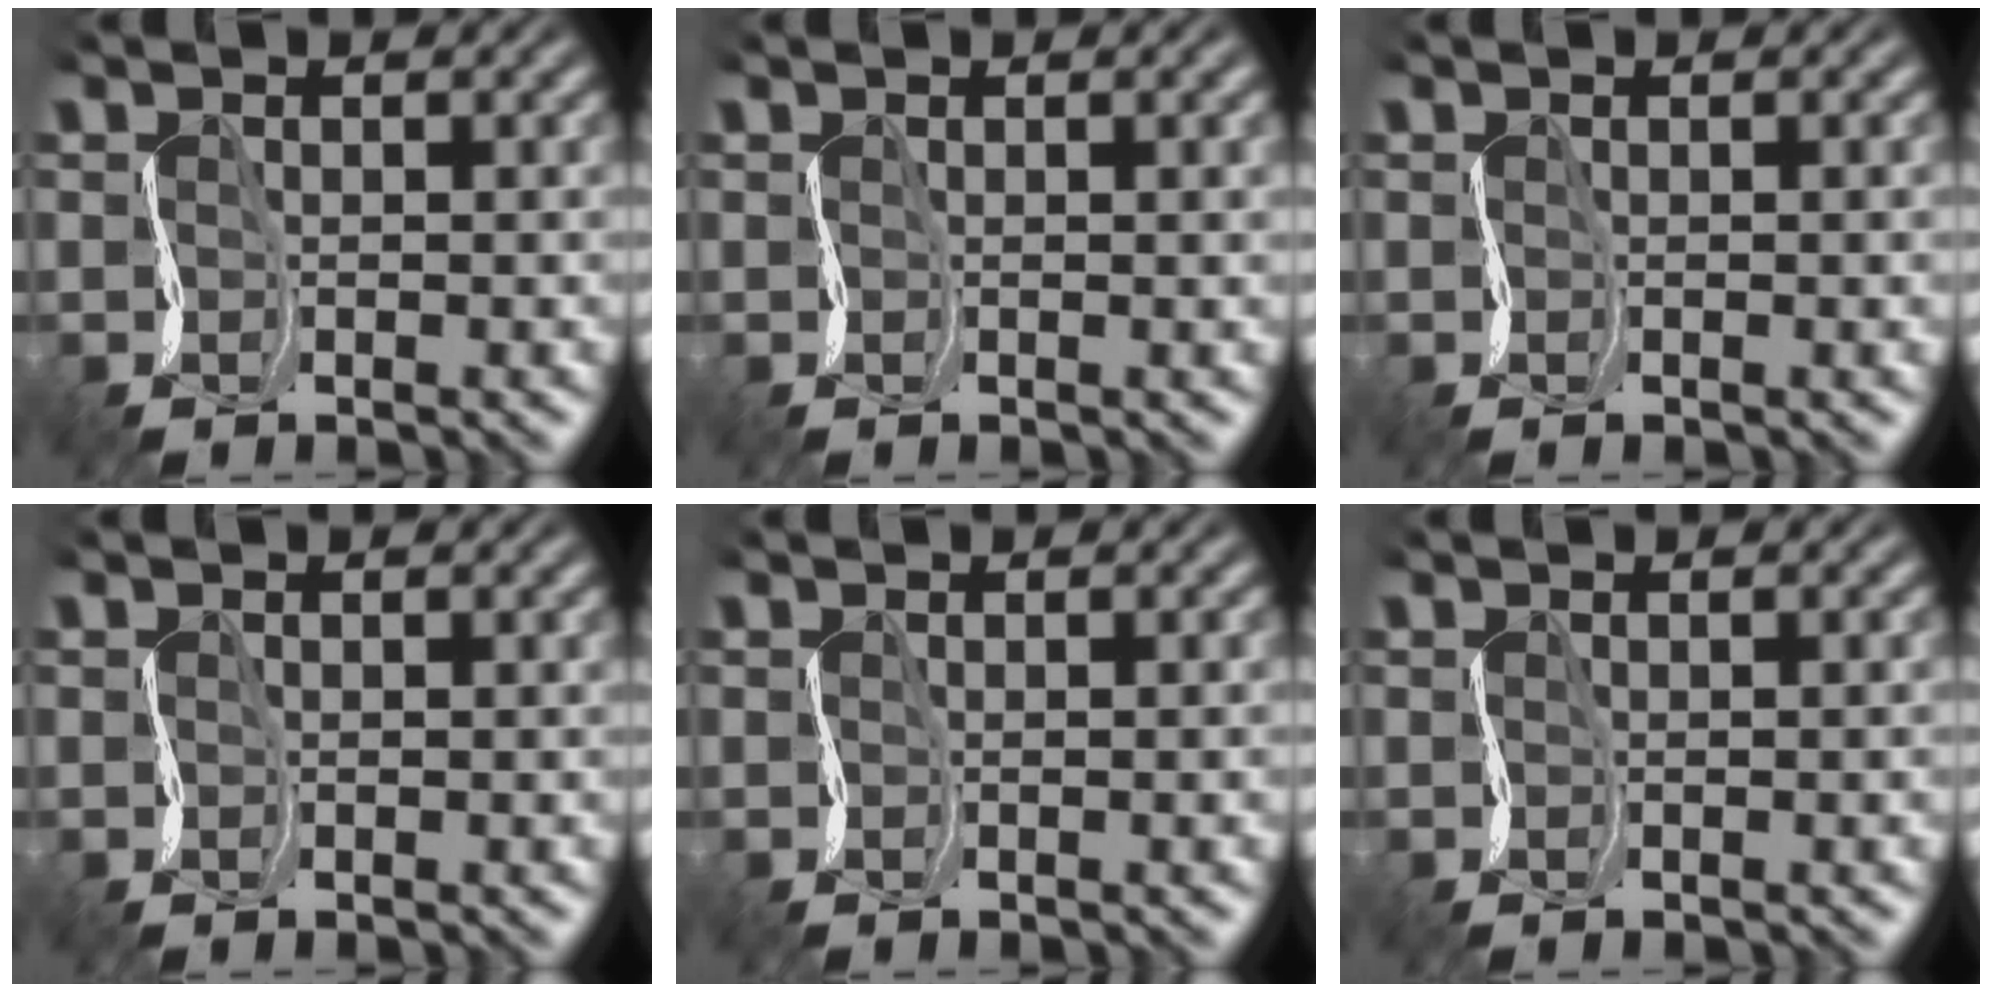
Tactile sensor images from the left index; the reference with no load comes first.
{"total": 2.4, "force": [0.7, 1.0, 2.0], "torque": [-0.015, 0.012, 0.000]}
{"total": 1.7, "force": [0.2, 0.7, 1.5], "torque": [-0.008, 0.008, -0.002]}
{"total": 0.0}
{"total": 1.7, "force": [0.1, 0.7, 1.5], "torque": [-0.005, 0.006, -0.007]}
{"total": 1.9, "force": [0.1, 0.9, 1.7], "torque": [-0.008, 0.009, -0.007]}